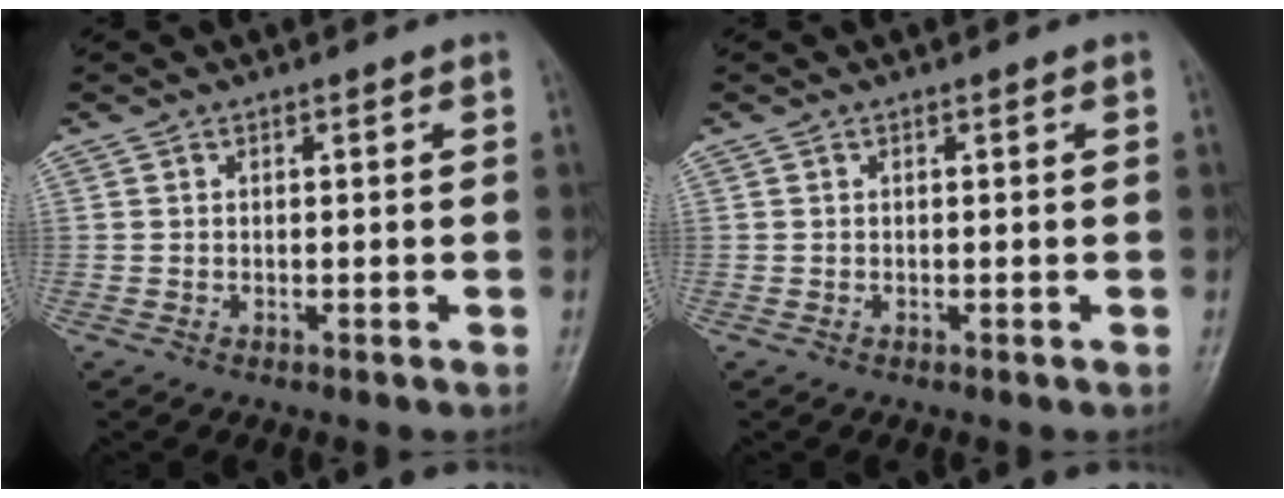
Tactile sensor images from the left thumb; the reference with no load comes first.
{"total": 0.0}